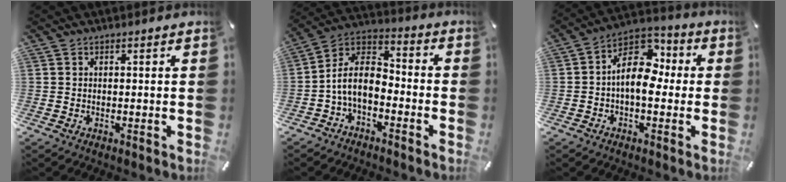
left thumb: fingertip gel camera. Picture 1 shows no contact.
{"total": 9.5, "force": [-3.7, 6.0, 6.5], "torque": [-0.146, 0.010, -0.073]}
{"total": 11.6, "force": [-0.4, 7.8, 8.5], "torque": [-0.147, 0.002, -0.010]}